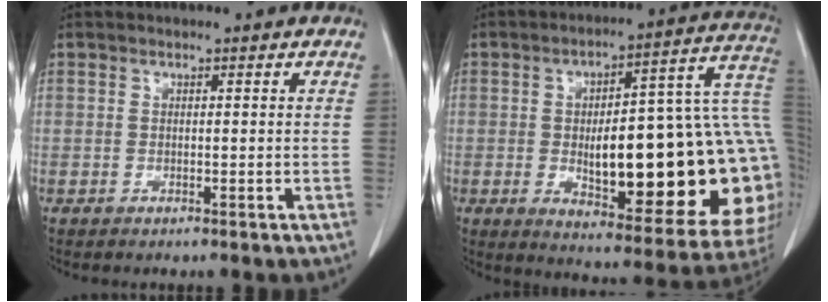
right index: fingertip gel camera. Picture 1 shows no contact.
{"total": 29.6, "force": [-1.4, 7.1, 28.6], "torque": [-0.306, 0.031, -0.008]}